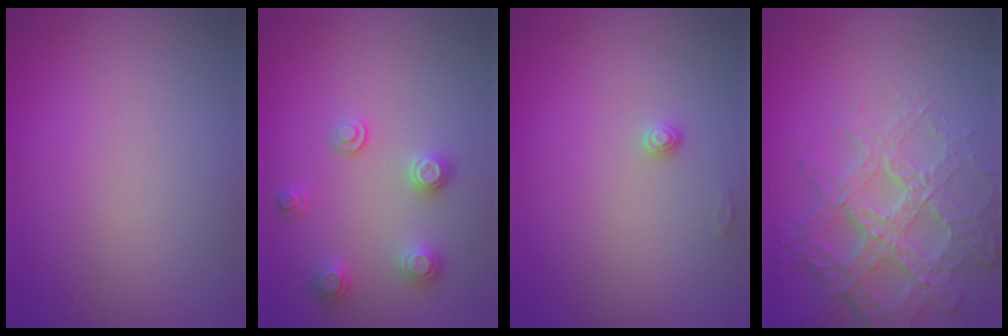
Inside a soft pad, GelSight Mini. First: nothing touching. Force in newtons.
{"total": 2.4, "press": 2.4, "slide": 0.4}
{"total": 0.9, "press": 0.9, "slide": 0.1}
{"total": 6.8, "press": 5.0, "slide": 4.7}